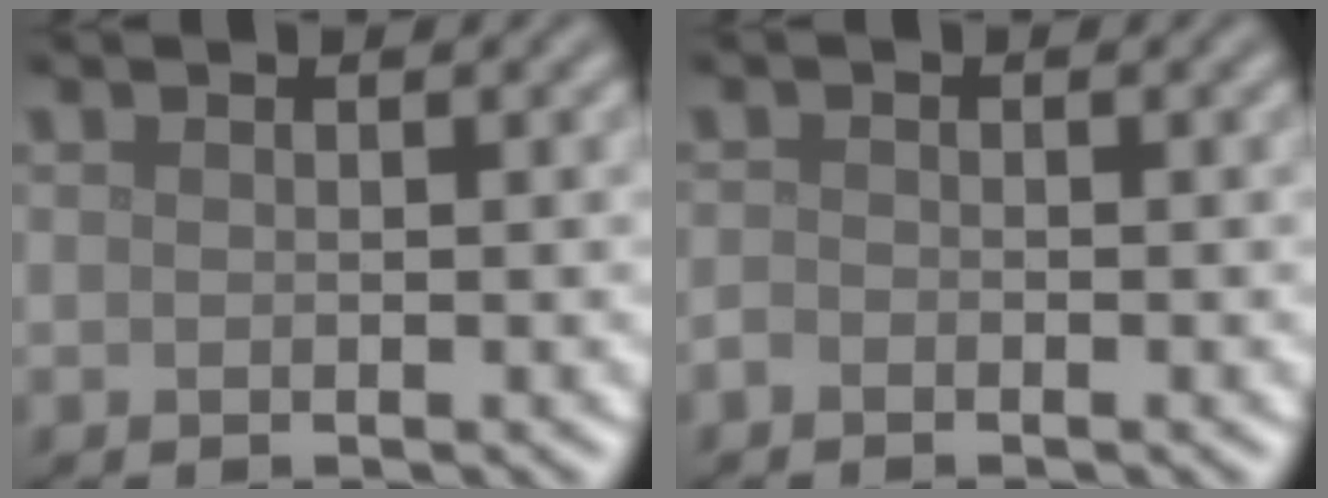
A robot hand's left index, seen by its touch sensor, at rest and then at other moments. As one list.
[{"total": 0.6, "force": [-0.6, 0.3, 0.2], "torque": [-0.002, -0.002, -0.012]}]